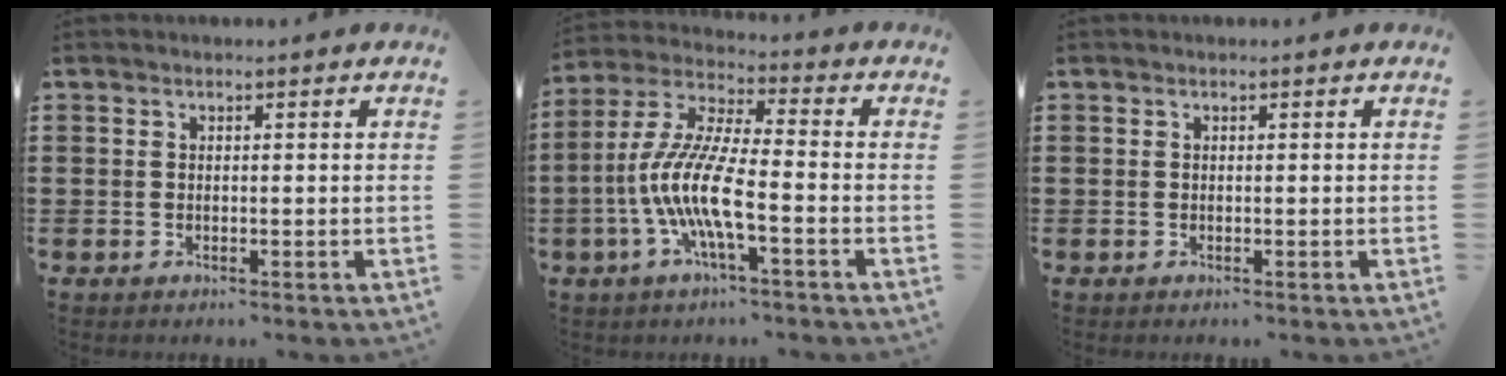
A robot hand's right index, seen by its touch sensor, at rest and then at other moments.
{"total": 10.2, "force": [-3.8, 1.8, 9.3], "torque": [-0.221, -0.021, -0.081]}
{"total": 0.0}